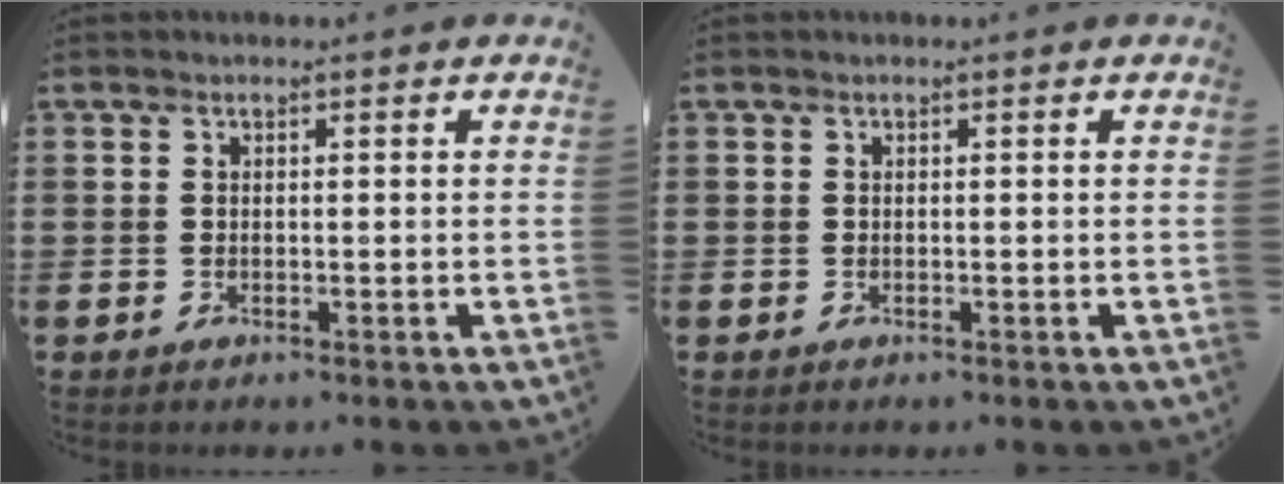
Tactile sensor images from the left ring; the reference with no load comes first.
{"total": 0.0}